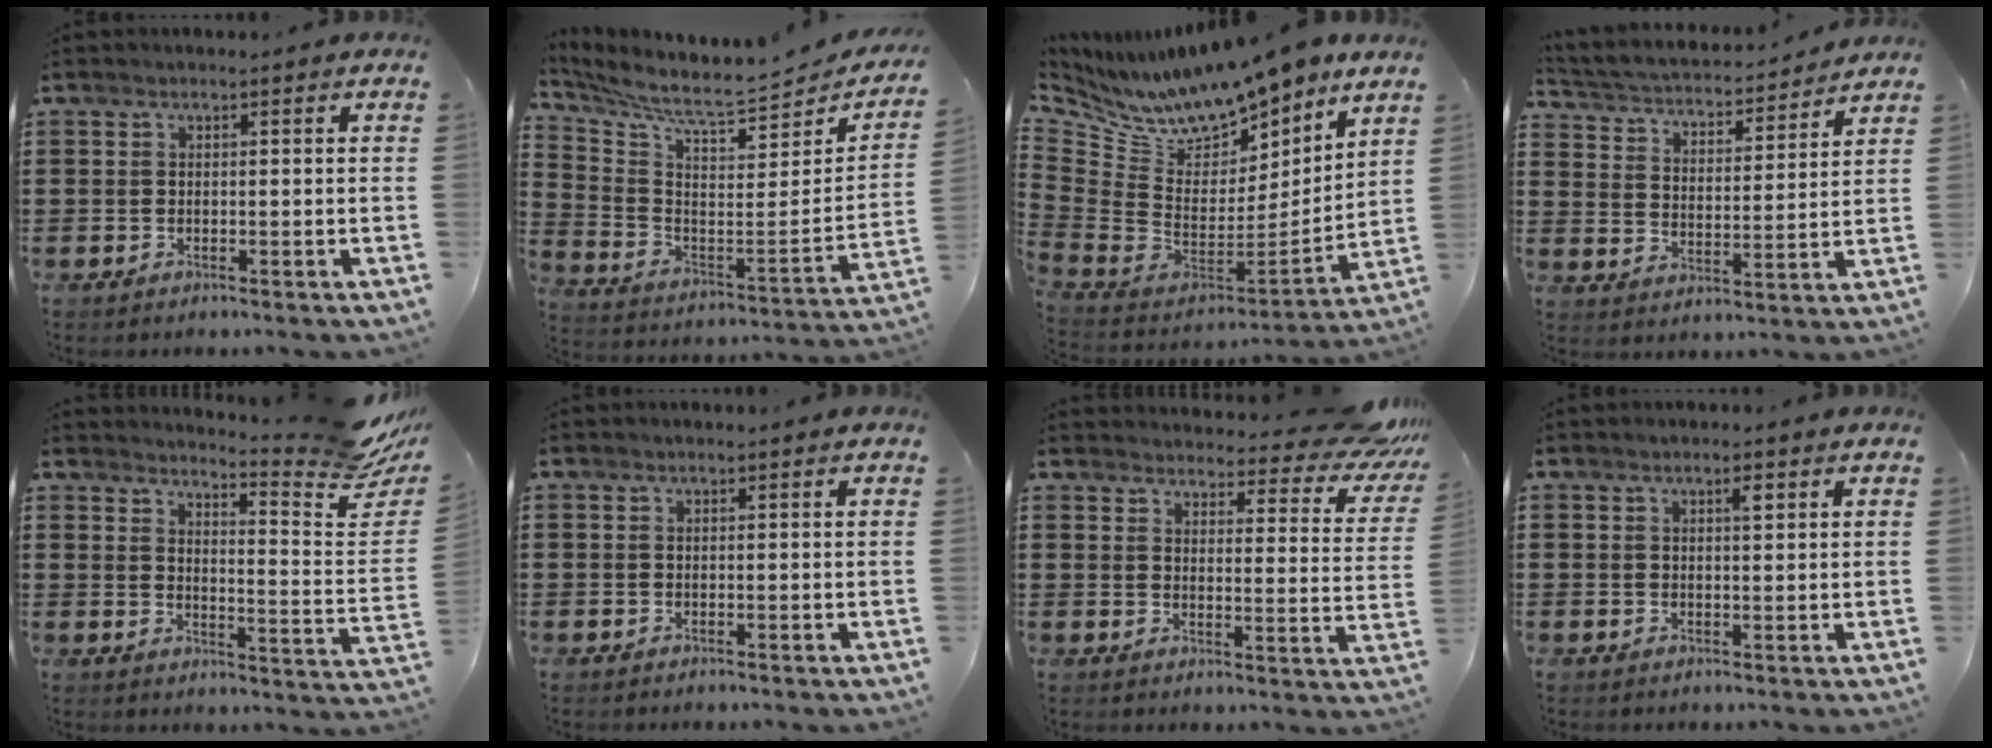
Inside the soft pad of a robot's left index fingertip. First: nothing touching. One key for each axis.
{"total": 5.8, "fx": 5.3, "fy": 0.0, "fz": 2.4, "tx": -0.078, "ty": -0.064, "tz": 0.082}
{"total": 10.7, "fx": 9.7, "fy": 2.6, "fz": 3.6, "tx": -0.113, "ty": -0.079, "tz": 0.170}
{"total": 2.9, "fx": 2.8, "fy": 0.4, "fz": 0.4, "tx": -0.030, "ty": -0.027, "tz": 0.038}
{"total": 7.3, "fx": 6.2, "fy": 0.4, "fz": 4.0, "tx": -0.061, "ty": -0.061, "tz": 0.098}
{"total": 0.0}
{"total": 5.3, "fx": 5.0, "fy": 0.8, "fz": 1.8, "tx": -0.028, "ty": -0.047, "tz": 0.079}
{"total": 1.8, "fx": 0.8, "fy": 0.5, "fz": 1.5, "tx": -0.022, "ty": 0.000, "tz": 0.010}